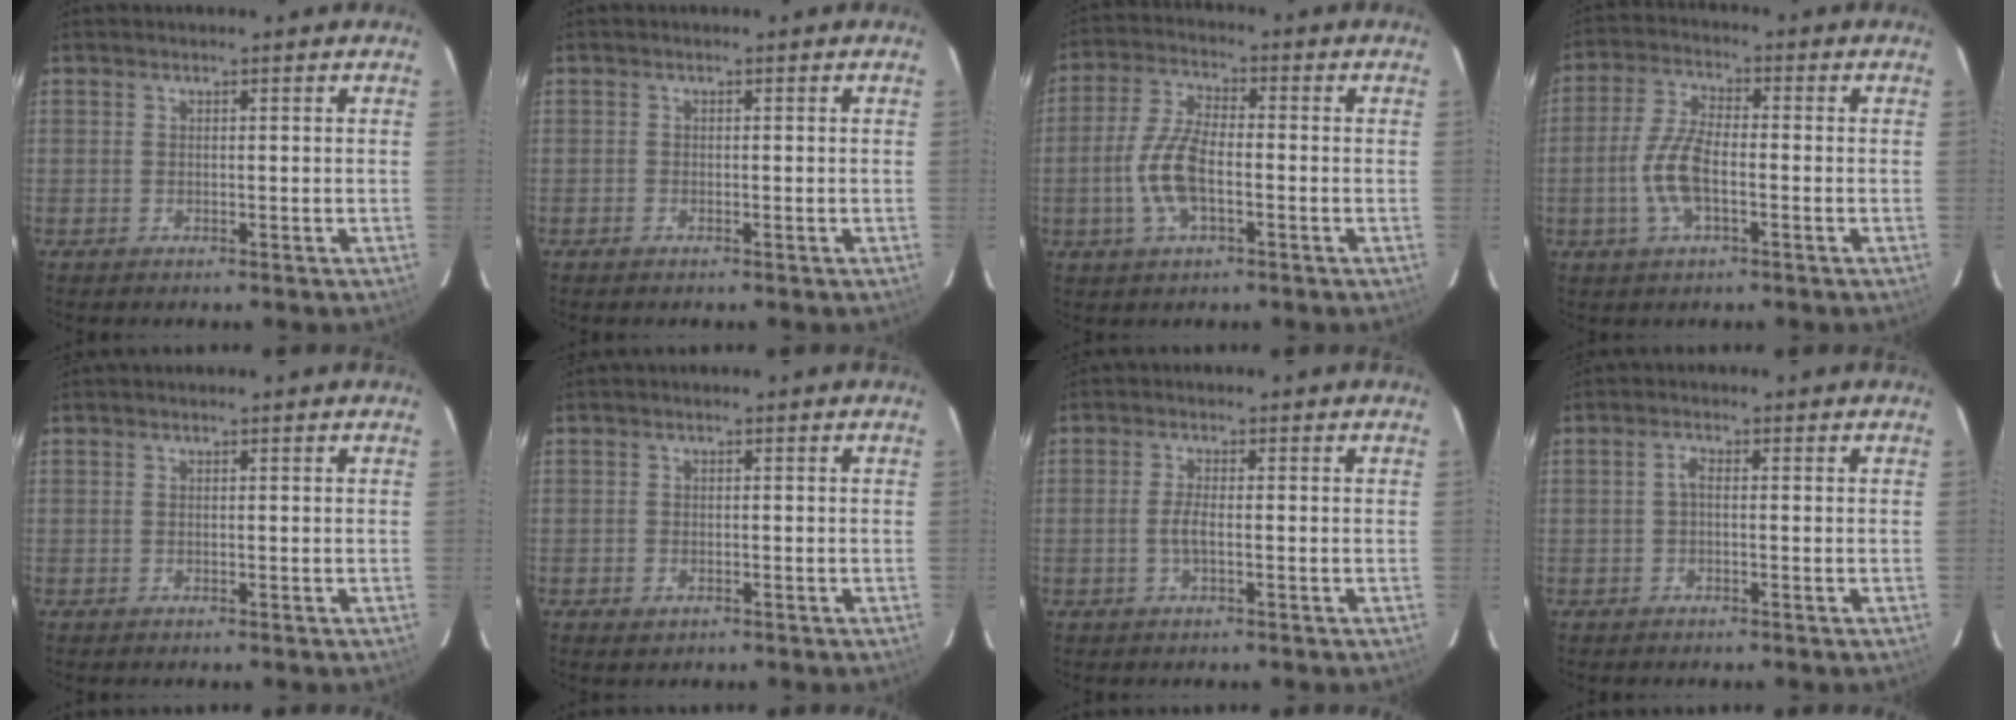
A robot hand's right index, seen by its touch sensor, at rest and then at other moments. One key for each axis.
{"total": 0.6, "fx": -0.5, "fy": 0.3, "fz": 0.0, "tx": 0.000, "ty": 0.000, "tz": -0.012}
{"total": 9.5, "fx": -2.4, "fy": 3.8, "fz": 8.3, "tx": -0.179, "ty": 0.005, "tz": -0.048}
{"total": 8.6, "fx": -2.3, "fy": 3.3, "fz": 7.6, "tx": -0.163, "ty": 0.005, "tz": -0.046}
{"total": 0.0}
{"total": 1.9, "fx": -1.0, "fy": 1.4, "fz": 0.6, "tx": -0.011, "ty": -0.003, "tz": -0.016}
{"total": 2.6, "fx": -0.7, "fy": 0.5, "fz": 2.5, "tx": -0.051, "ty": 0.000, "tz": -0.014}
{"total": 1.3, "fx": -0.3, "fy": 0.6, "fz": 1.2, "tx": -0.025, "ty": 0.007, "tz": -0.007}